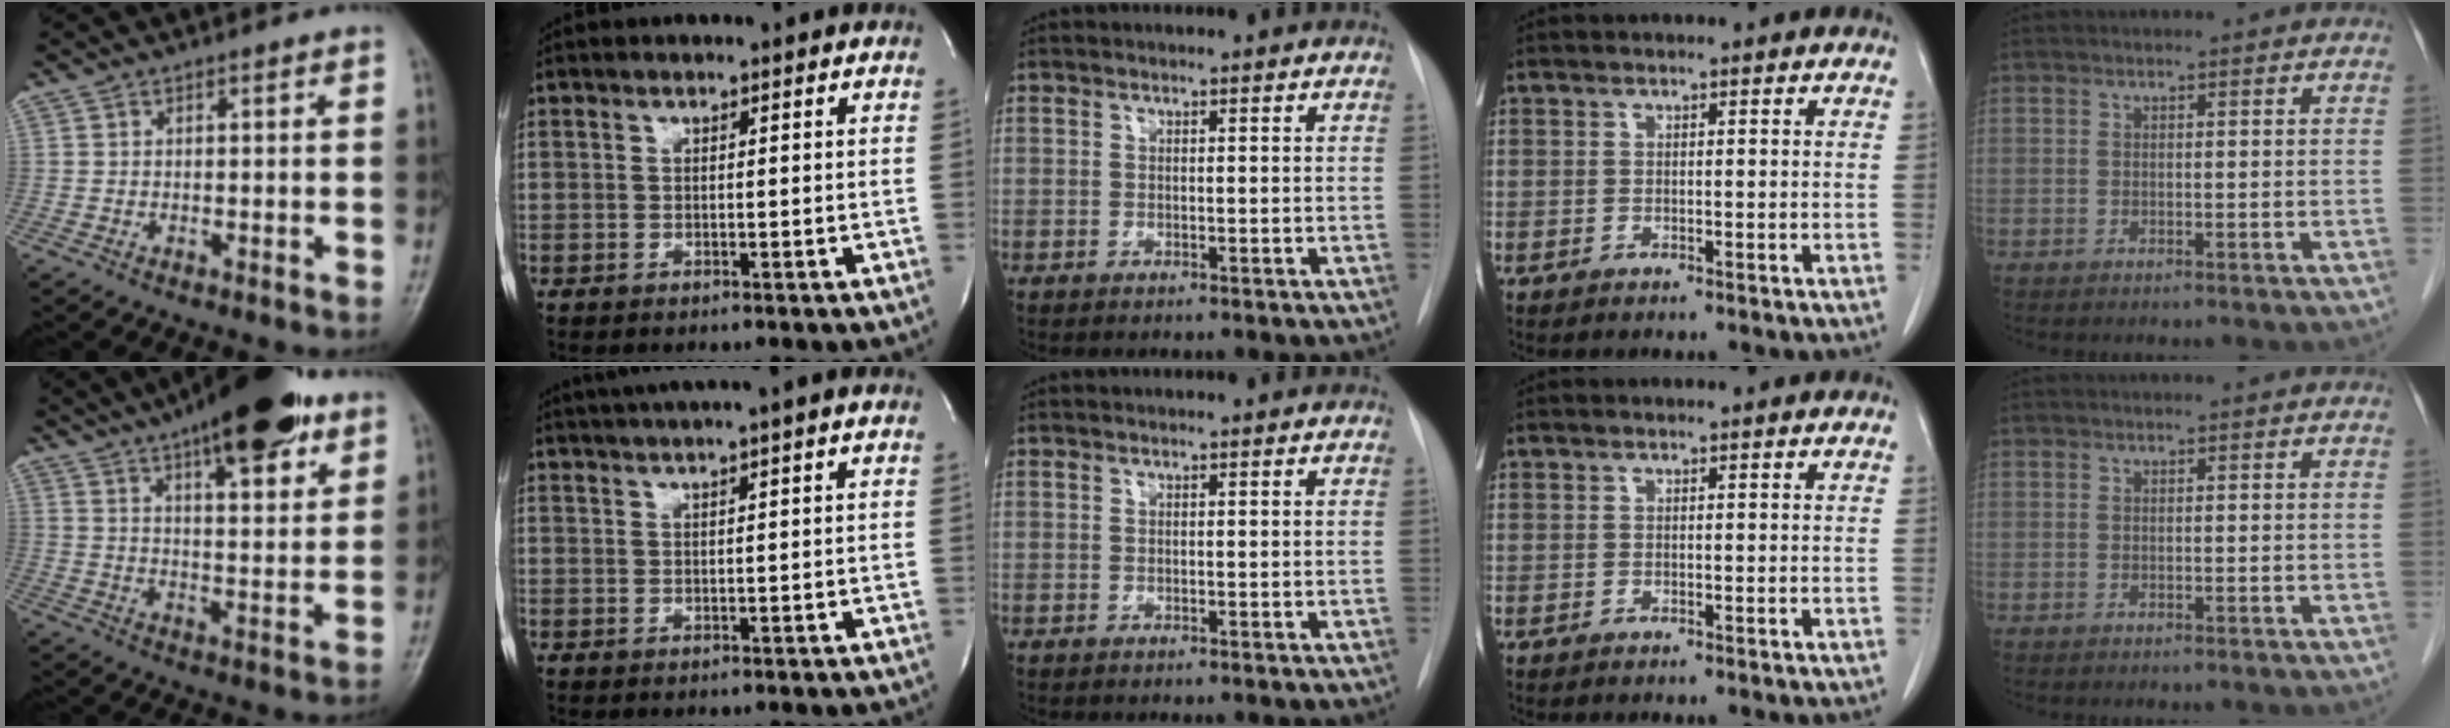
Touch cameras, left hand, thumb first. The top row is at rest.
{"thumb": {"total": 19.8, "force": [12.1, 6.4, 14.2], "torque": [-0.190, -0.033, 0.184]}, "index": {"total": 6.7, "force": [5.1, -1.1, 4.3], "torque": [-0.067, 0.028, 0.074]}}